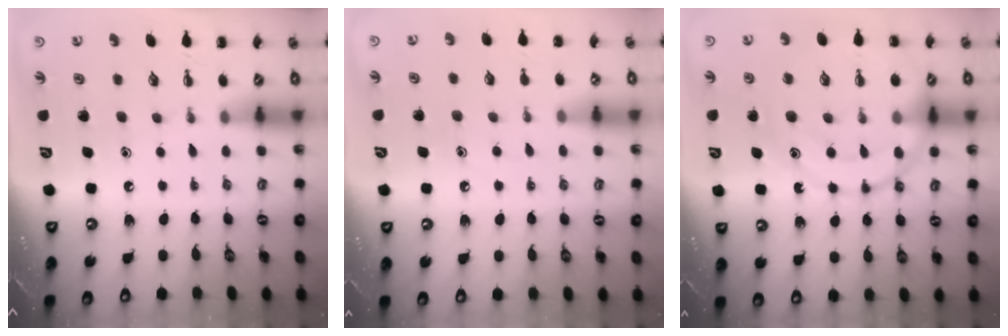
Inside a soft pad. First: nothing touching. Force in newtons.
{"total": 7.6, "press": 7.4, "slide": 1.7}
{"total": 19.5, "press": 19.3, "slide": 3.0}